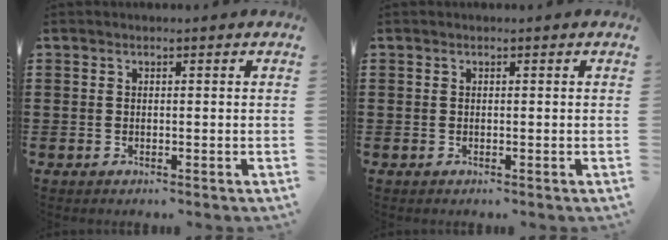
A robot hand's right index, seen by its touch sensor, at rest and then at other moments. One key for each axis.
{"total": 0.0}